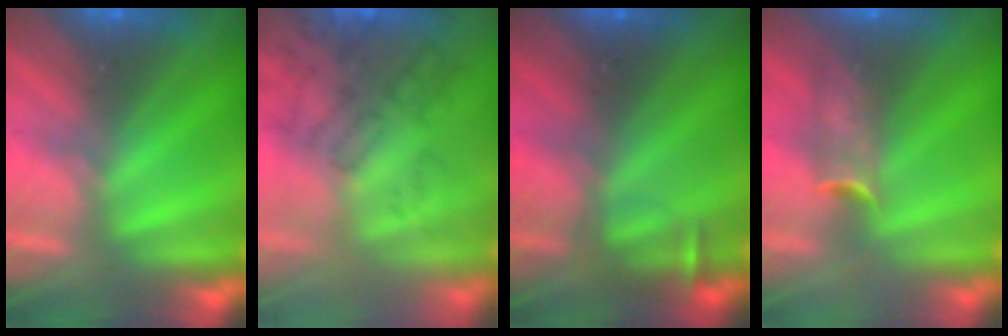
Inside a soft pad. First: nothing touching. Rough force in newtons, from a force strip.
{"total": 3.3}
{"total": 3.1}
{"total": 7.7}